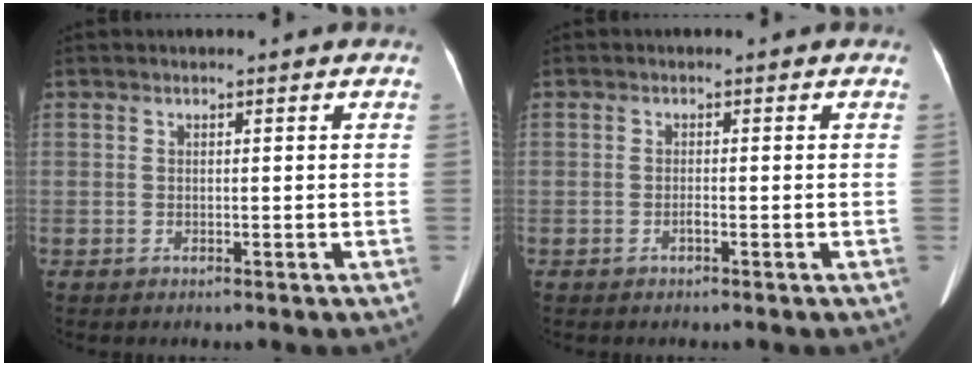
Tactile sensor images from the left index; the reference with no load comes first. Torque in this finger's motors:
{"motor_torque": [0.05, -0.10, -0.01, -0.01]}